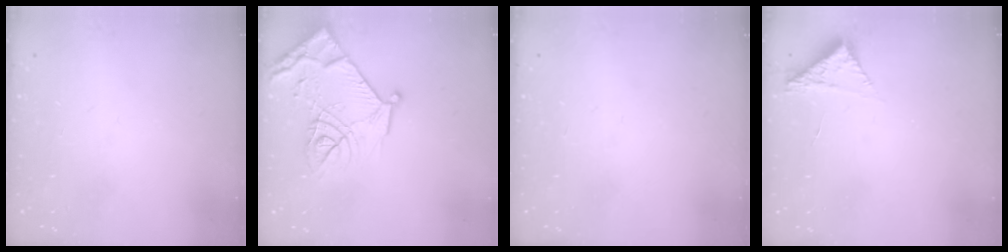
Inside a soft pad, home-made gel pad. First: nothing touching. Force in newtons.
{"total": 16.3, "press": 16.3, "slide": 1.8}
{"total": 0.0}
{"total": 4.3, "press": 4.3, "slide": 0.3}